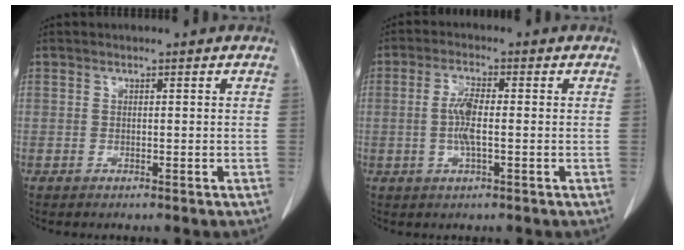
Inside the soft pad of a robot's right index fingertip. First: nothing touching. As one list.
[{"total": 4.7, "force": [-0.3, 0.8, 4.6], "torque": [-0.100, -0.001, -0.008]}]